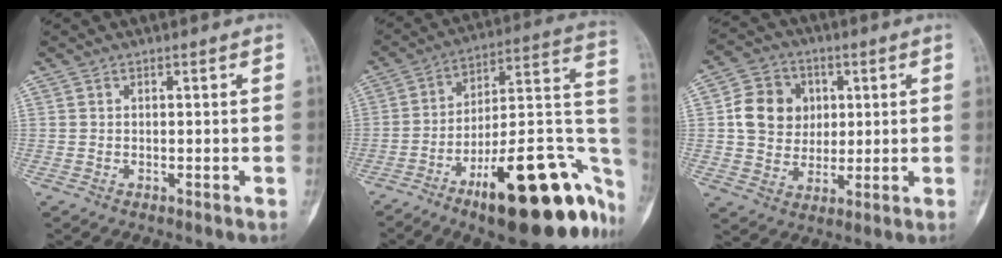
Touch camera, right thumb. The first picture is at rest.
{"total": 29.9, "force": [-14.1, 10.0, 24.4], "torque": [-0.247, 0.085, -0.204]}
{"total": 11.1, "force": [1.9, 9.6, 5.2], "torque": [-0.055, 0.001, 0.033]}